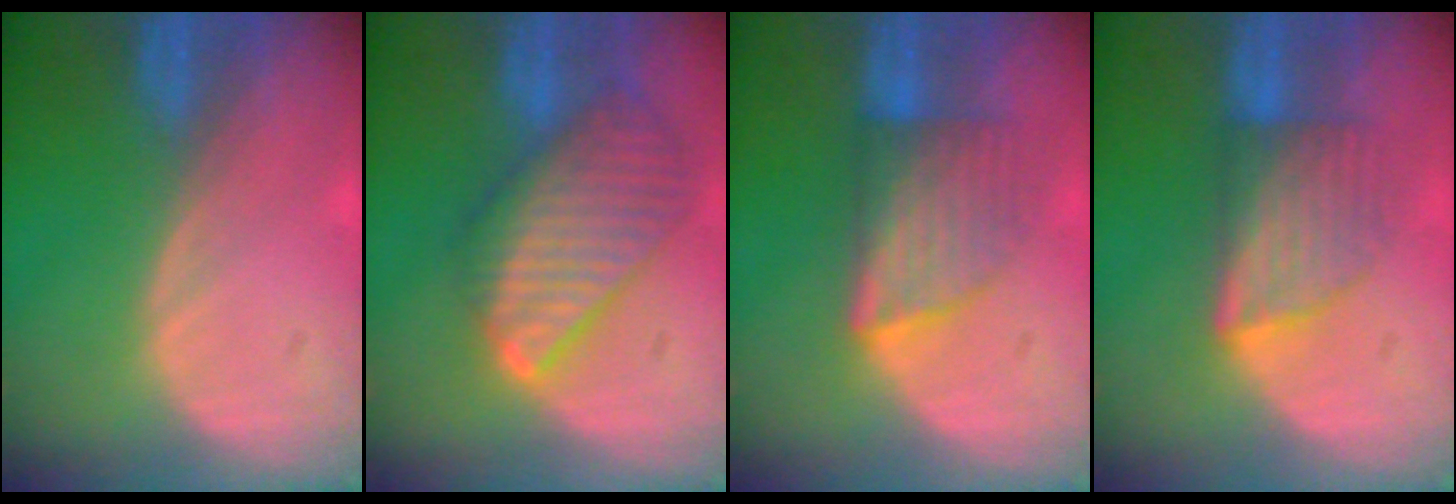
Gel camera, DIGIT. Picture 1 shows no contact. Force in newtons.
{"total": 9.9, "press": 8.5, "slide": 5.0}
{"total": 6.3, "press": 6.3, "slide": 0.4}
{"total": 6.0, "press": 6.0, "slide": 0.7}